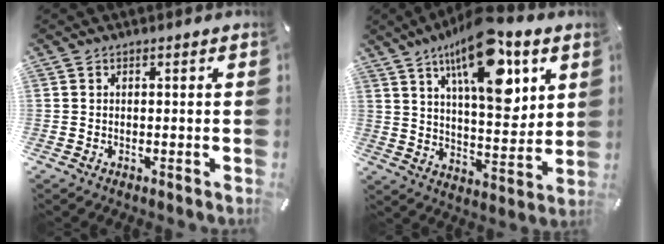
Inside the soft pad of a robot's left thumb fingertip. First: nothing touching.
{"total": 19.1, "force": [10.0, 8.1, 14.1], "torque": [-0.228, -0.043, 0.160]}